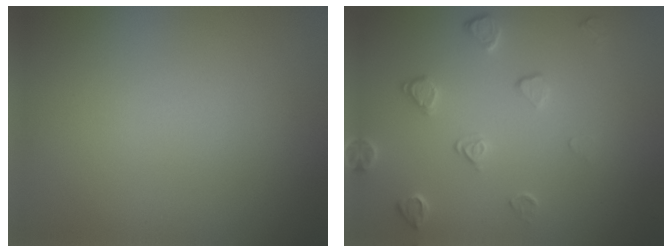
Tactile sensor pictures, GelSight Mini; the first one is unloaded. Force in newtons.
{"total": 2.1, "press": 1.4, "slide": 1.5}